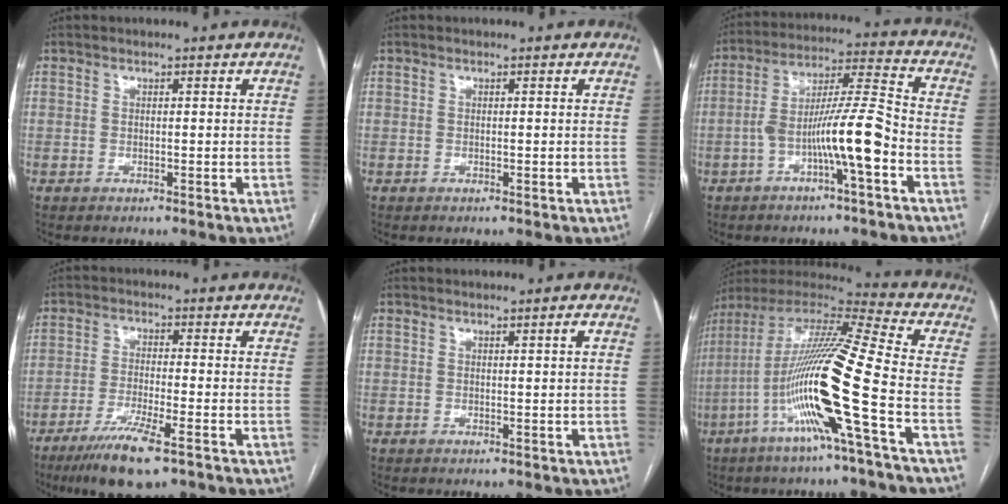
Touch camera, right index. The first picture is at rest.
{"total": 0.0}
{"total": 10.8, "force": [-4.1, 0.4, 10.0], "torque": [-0.185, 0.023, -0.071]}
{"total": 8.4, "force": [-5.3, 0.7, 6.4], "torque": [-0.120, -0.022, -0.091]}
{"total": 0.7, "force": [0.4, -0.2, 0.6], "torque": [-0.011, -0.003, 0.006]}
{"total": 19.3, "force": [-6.1, -0.7, 18.3], "torque": [-0.362, -0.008, -0.129]}